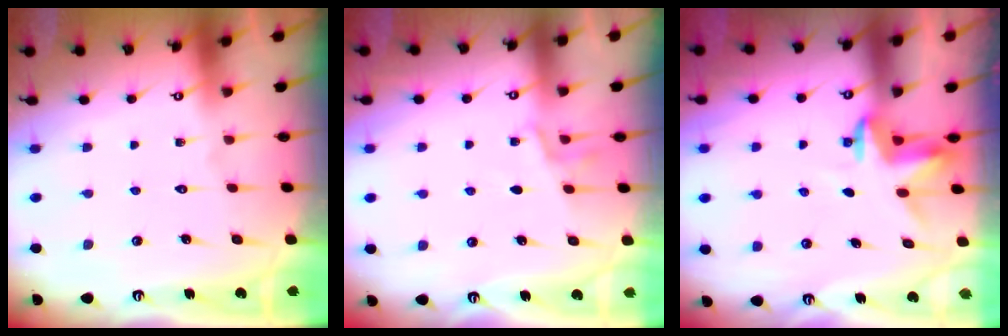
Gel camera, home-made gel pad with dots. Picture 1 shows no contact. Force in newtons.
{"total": 5.5, "press": 5.2, "slide": 1.7}
{"total": 4.0, "press": 3.9, "slide": 0.3}